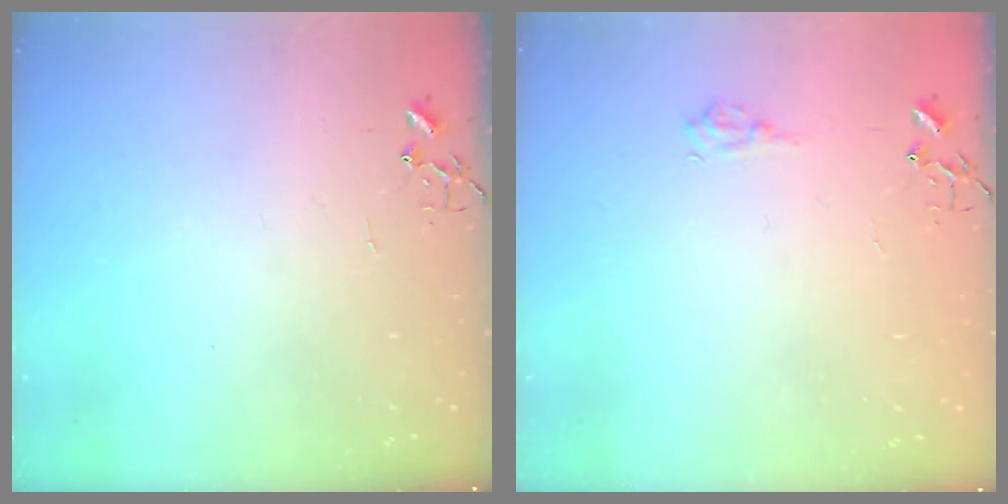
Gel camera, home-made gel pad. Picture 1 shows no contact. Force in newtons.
{"total": 7.0, "press": 6.9, "slide": 0.6}